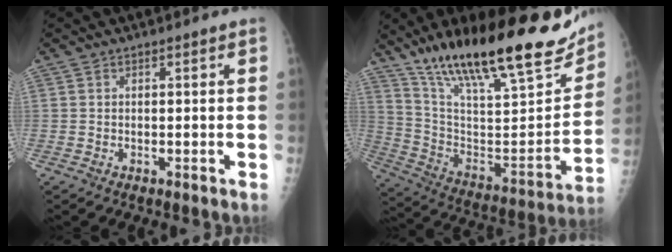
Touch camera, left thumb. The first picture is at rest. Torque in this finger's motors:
{"motor_torque": [1.16, 1.03, 1.48, -1.29, 0.14]}